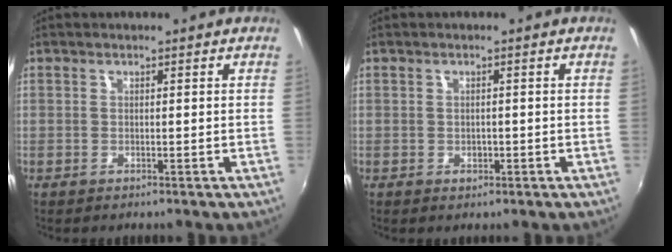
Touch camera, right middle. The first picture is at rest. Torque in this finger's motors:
{"motor_torque": [0.13, -0.19, 0.14, 0.02]}